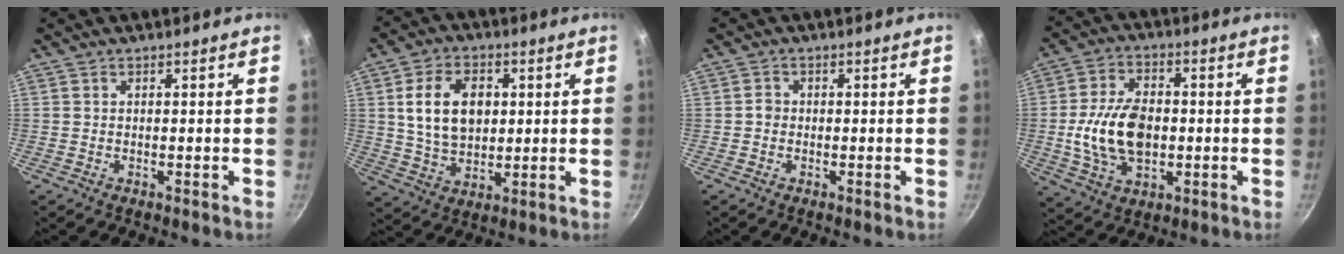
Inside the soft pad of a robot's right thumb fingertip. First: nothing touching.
{"total": 12.5, "force": [2.4, 8.5, 8.8], "torque": [-0.133, -0.006, 0.045]}
{"total": 1.4, "force": [-0.3, 1.3, 0.6], "torque": [-0.006, 0.009, -0.006]}
{"total": 14.2, "force": [-0.9, 9.1, 10.9], "torque": [-0.185, 0.011, -0.015]}